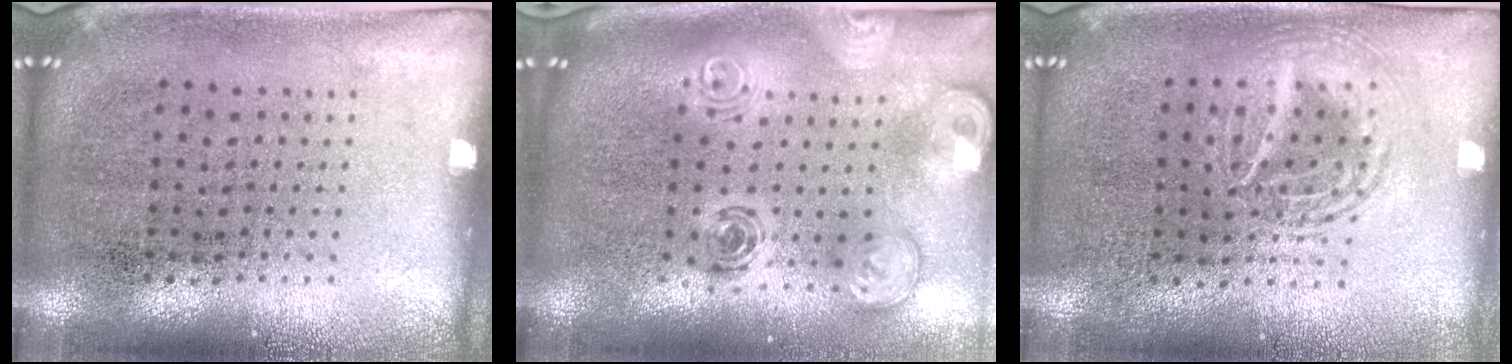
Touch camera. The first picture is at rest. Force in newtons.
{"total": 2.5, "press": 1.9, "slide": 1.6}
{"total": 1.6, "press": 1.6, "slide": 0.2}